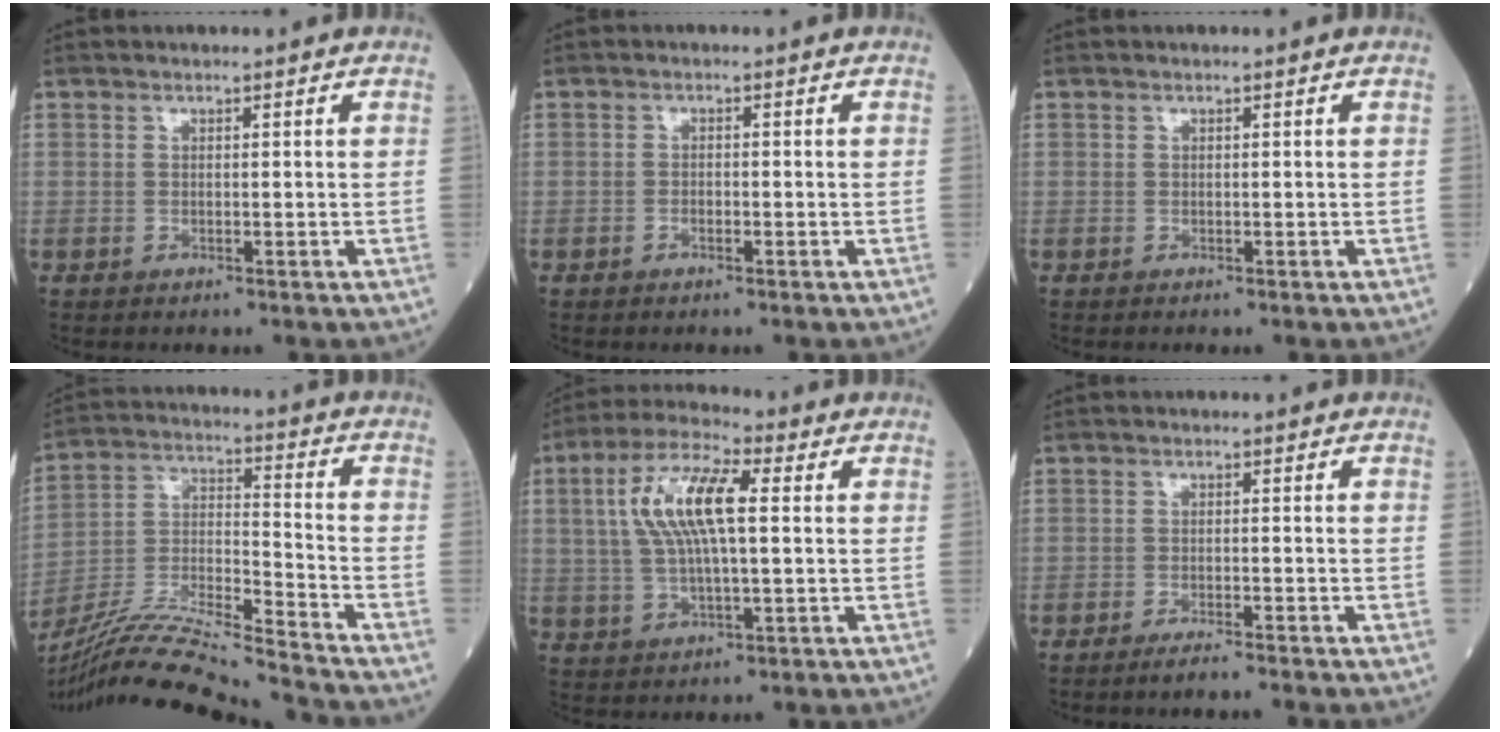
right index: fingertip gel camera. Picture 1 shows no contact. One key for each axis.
{"total": 0.8, "fx": -0.4, "fy": 0.4, "fz": 0.5, "tx": -0.012, "ty": 0.003, "tz": -0.007}
{"total": 0.0}
{"total": 19.3, "fx": -17.6, "fy": -0.7, "fz": 8.1, "tx": -0.168, "ty": -0.018, "tz": -0.316}
{"total": 11.0, "fx": 2.0, "fy": 2.8, "fz": 10.5, "tx": -0.218, "ty": 0.021, "tz": 0.038}
{"total": 2.5, "fx": -2.2, "fy": -0.3, "fz": 1.2, "tx": -0.026, "ty": -0.003, "tz": -0.037}